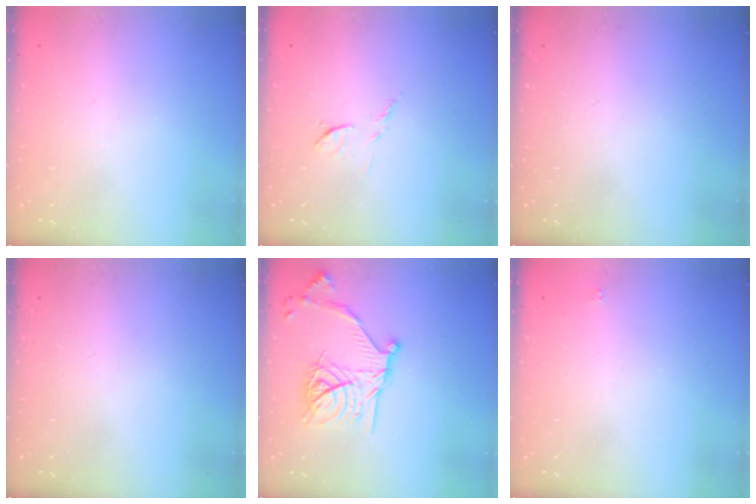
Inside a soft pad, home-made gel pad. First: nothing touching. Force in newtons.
{"total": 6.9, "press": 6.9, "slide": 0.4}
{"total": 0.0}
{"total": 0.0}
{"total": 19.4, "press": 19.3, "slide": 1.5}
{"total": 1.8, "press": 1.7, "slide": 0.1}